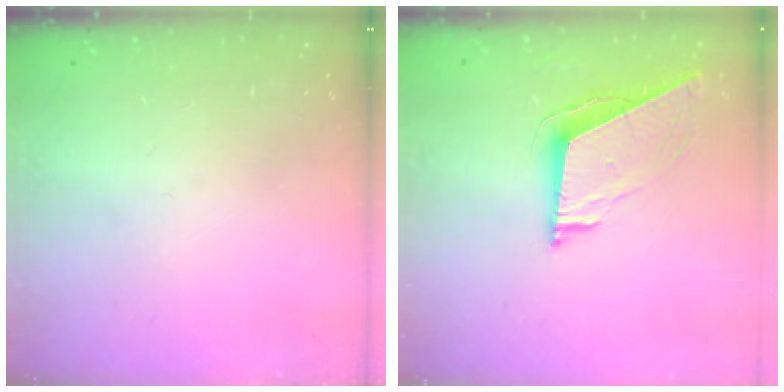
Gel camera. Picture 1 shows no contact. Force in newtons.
{"total": 8.5, "press": 8.2, "slide": 2.2}